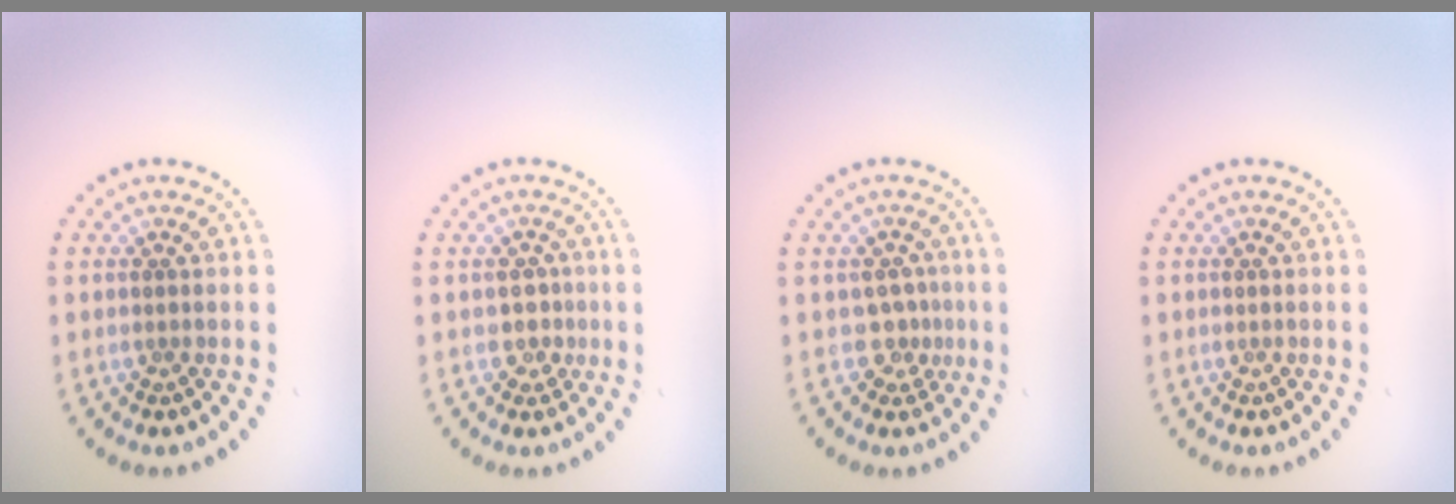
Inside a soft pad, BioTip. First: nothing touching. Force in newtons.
{"total": 1.8, "press": 1.4, "slide": 1.2}
{"total": 2.3, "press": 1.6, "slide": 1.6}
{"total": 0.0}